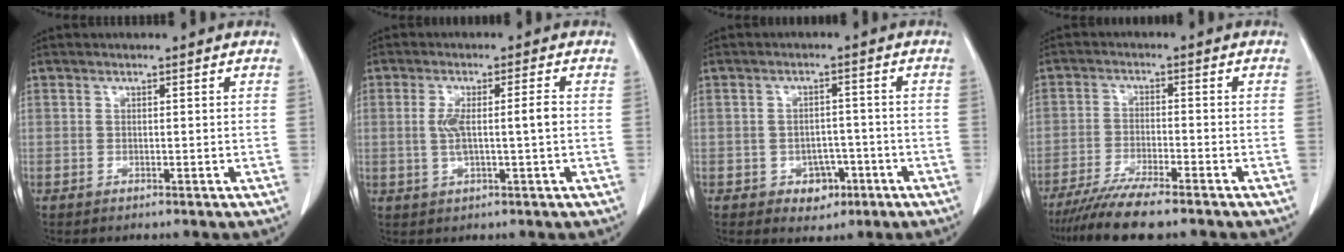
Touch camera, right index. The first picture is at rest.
{"total": 5.2, "force": [0.0, 0.4, 5.2], "torque": [-0.099, 0.007, 0.003]}
{"total": 4.3, "force": [-2.0, 3.3, 2.0], "torque": [-0.014, 0.008, -0.021]}
{"total": 8.0, "force": [-6.7, 0.2, 4.5], "torque": [-0.070, -0.022, -0.113]}